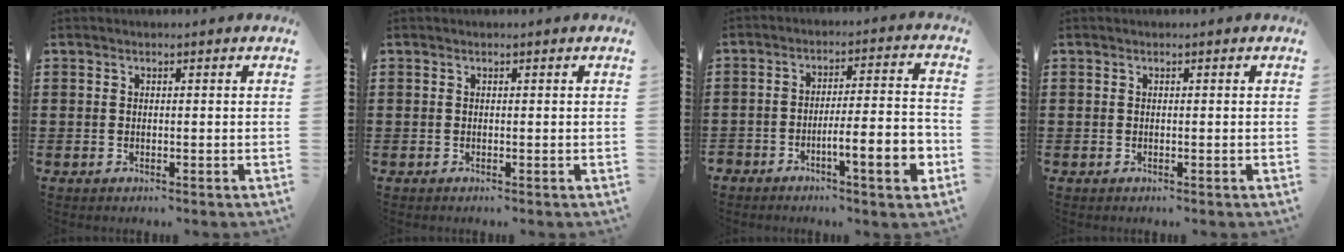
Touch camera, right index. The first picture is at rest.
{"total": 0.0}
{"total": 7.6, "force": [-3.7, 1.3, 6.5], "torque": [-0.090, -0.005, -0.067]}
{"total": 0.0}